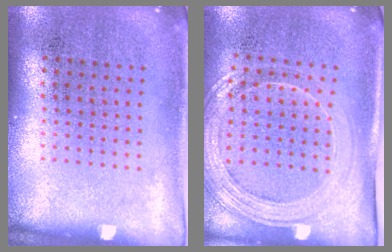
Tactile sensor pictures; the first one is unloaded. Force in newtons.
{"total": 1.7, "press": 1.6, "slide": 0.6}